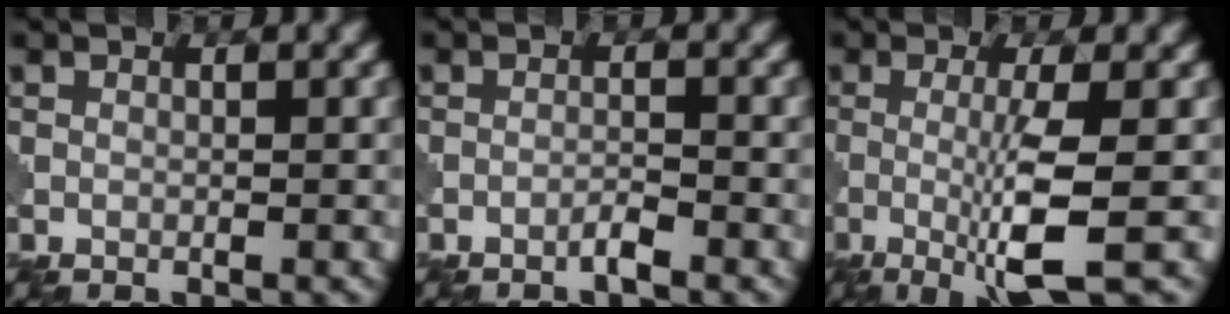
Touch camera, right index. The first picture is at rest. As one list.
[{"total": 1.3, "force": [-0.9, 0.0, 0.8], "torque": [-0.015, 0.004, -0.022]}, {"total": 5.8, "force": [-1.1, 0.8, 5.6], "torque": [-0.099, -0.011, -0.025]}]